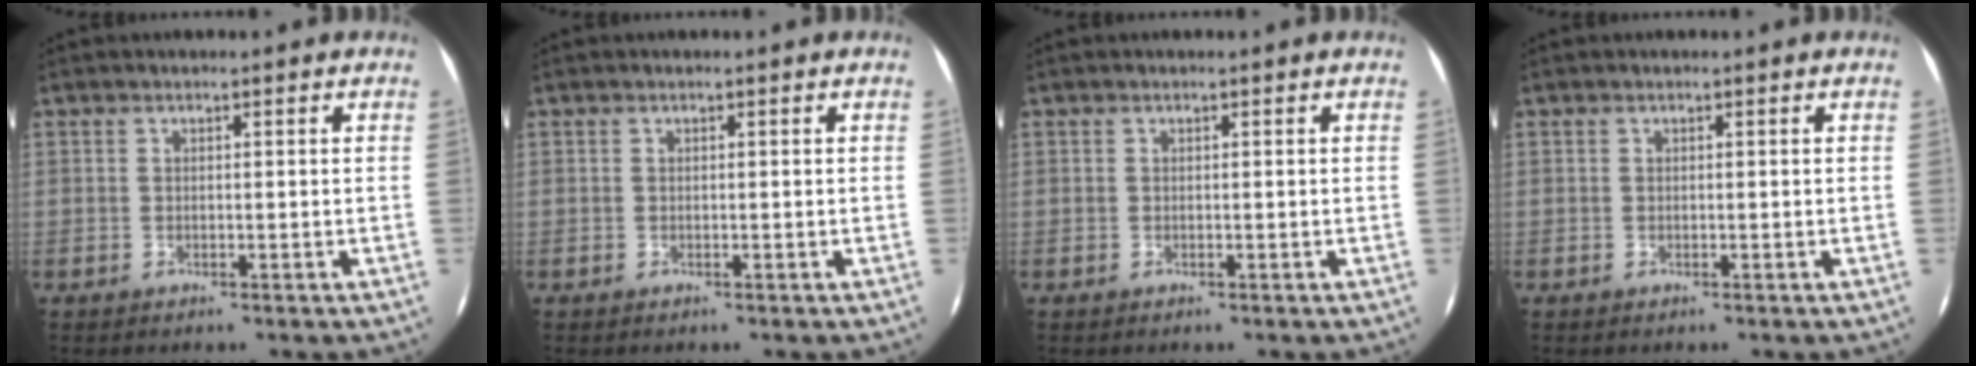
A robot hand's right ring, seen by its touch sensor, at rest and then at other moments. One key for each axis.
{"total": 0.0}
{"total": 0.0}
{"total": 0.0}